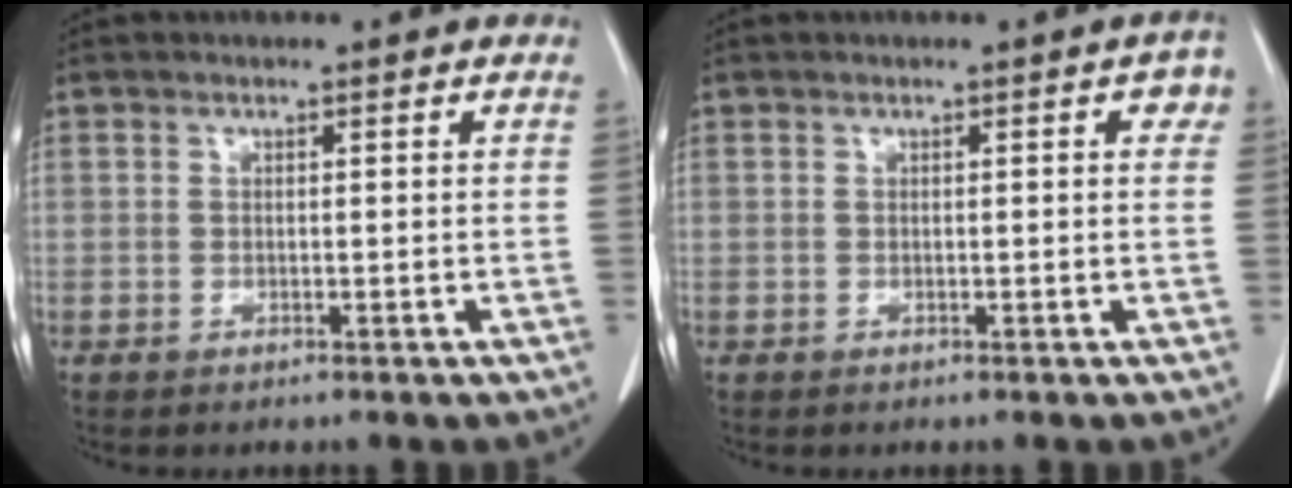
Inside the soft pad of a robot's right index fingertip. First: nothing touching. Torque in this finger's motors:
{"motor_torque": [0.27, -0.12, 0.12, 0.00]}